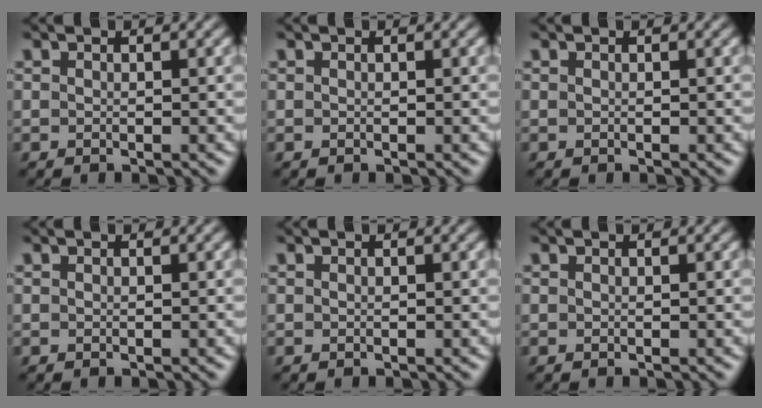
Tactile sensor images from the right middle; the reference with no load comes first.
{"total": 0.0}
{"total": 0.0}
{"total": 0.0}
{"total": 0.0}
{"total": 0.0}